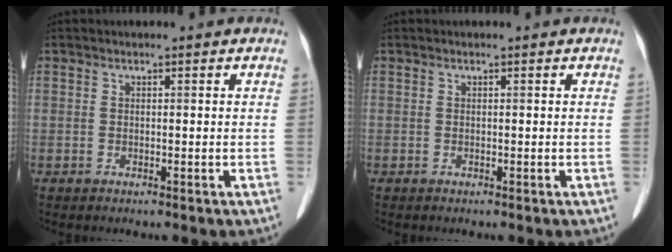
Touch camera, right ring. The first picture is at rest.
{"total": 0.0}